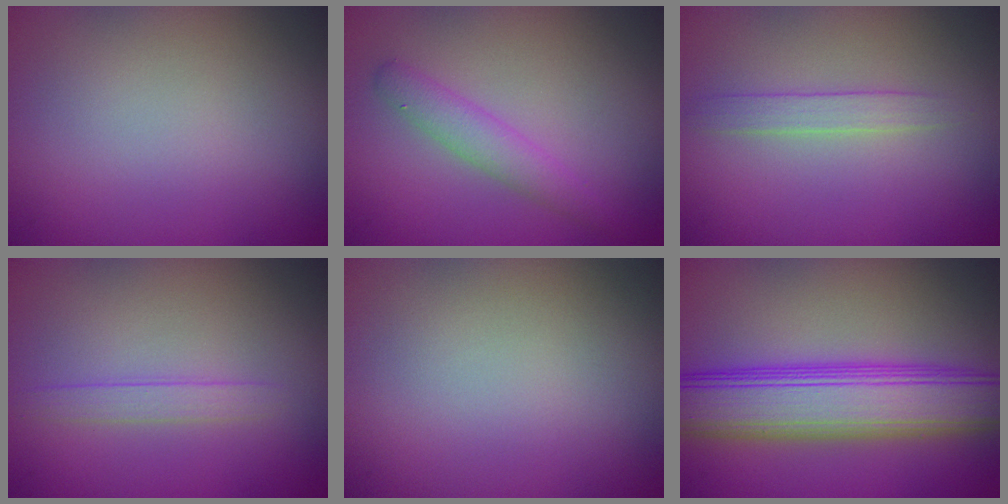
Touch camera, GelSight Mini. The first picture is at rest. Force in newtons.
{"total": 2.1, "press": 2.1, "slide": 0.2}
{"total": 1.5, "press": 1.5, "slide": 0.1}
{"total": 1.2, "press": 1.2, "slide": 0.2}
{"total": 0.0}
{"total": 8.2, "press": 8.2, "slide": 0.1}